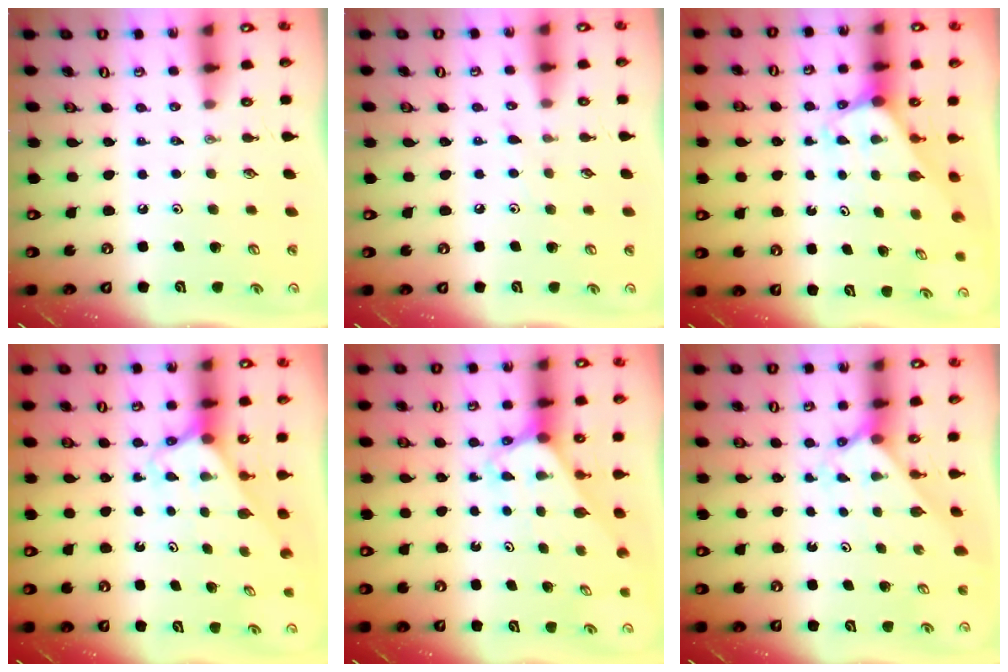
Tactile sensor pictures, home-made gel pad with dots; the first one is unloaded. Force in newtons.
{"total": 3.9, "press": 3.8, "slide": 0.5}
{"total": 1.8, "press": 1.8, "slide": 0.1}
{"total": 2.5, "press": 2.5, "slide": 0.2}
{"total": 2.7, "press": 2.7, "slide": 0.2}
{"total": 2.4, "press": 2.4, "slide": 0.3}